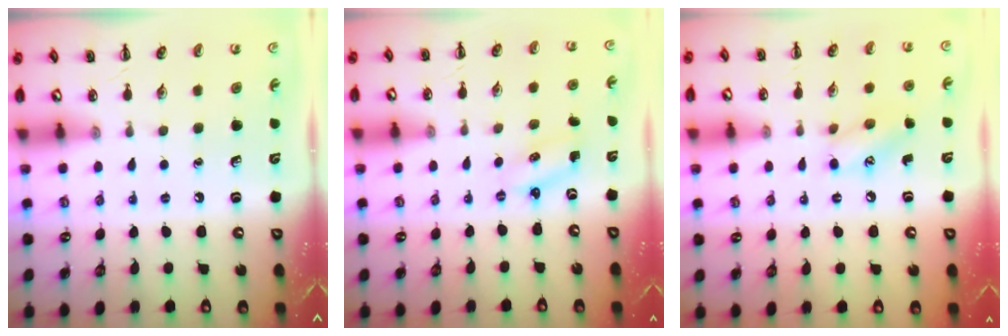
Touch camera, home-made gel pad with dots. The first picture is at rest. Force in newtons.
{"total": 2.3, "press": 2.3, "slide": 0.6}
{"total": 9.4, "press": 9.3, "slide": 1.1}